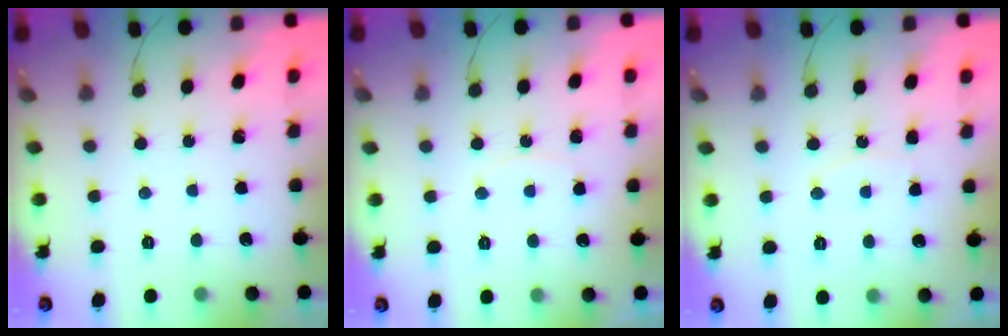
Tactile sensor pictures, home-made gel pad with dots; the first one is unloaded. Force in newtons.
{"total": 5.6, "press": 5.6, "slide": 0.5}
{"total": 6.7, "press": 6.7, "slide": 0.7}